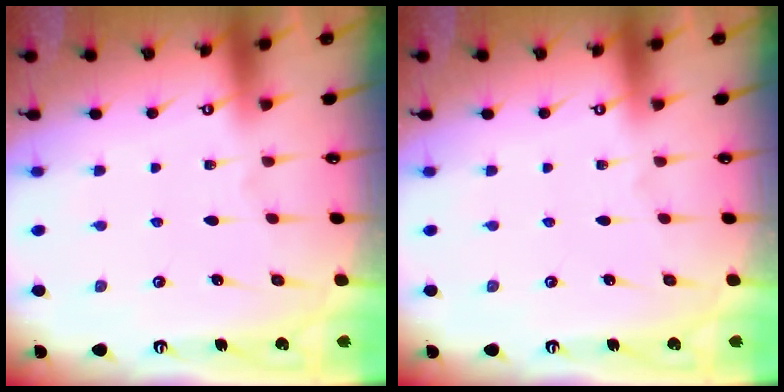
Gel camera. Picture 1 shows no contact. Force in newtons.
{"total": 0.0}